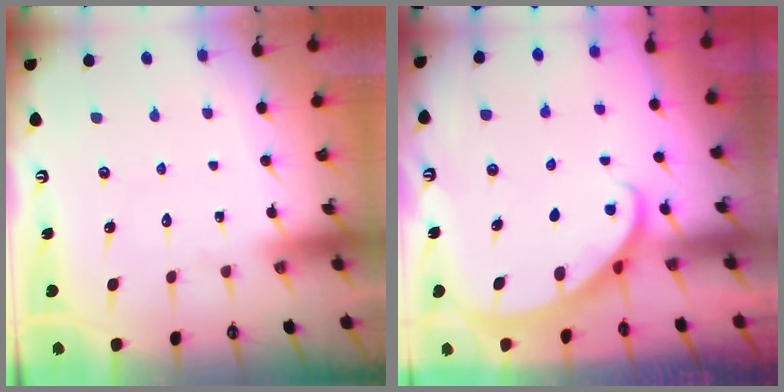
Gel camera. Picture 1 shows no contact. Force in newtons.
{"total": 1.9, "press": 1.9, "slide": 0.1}